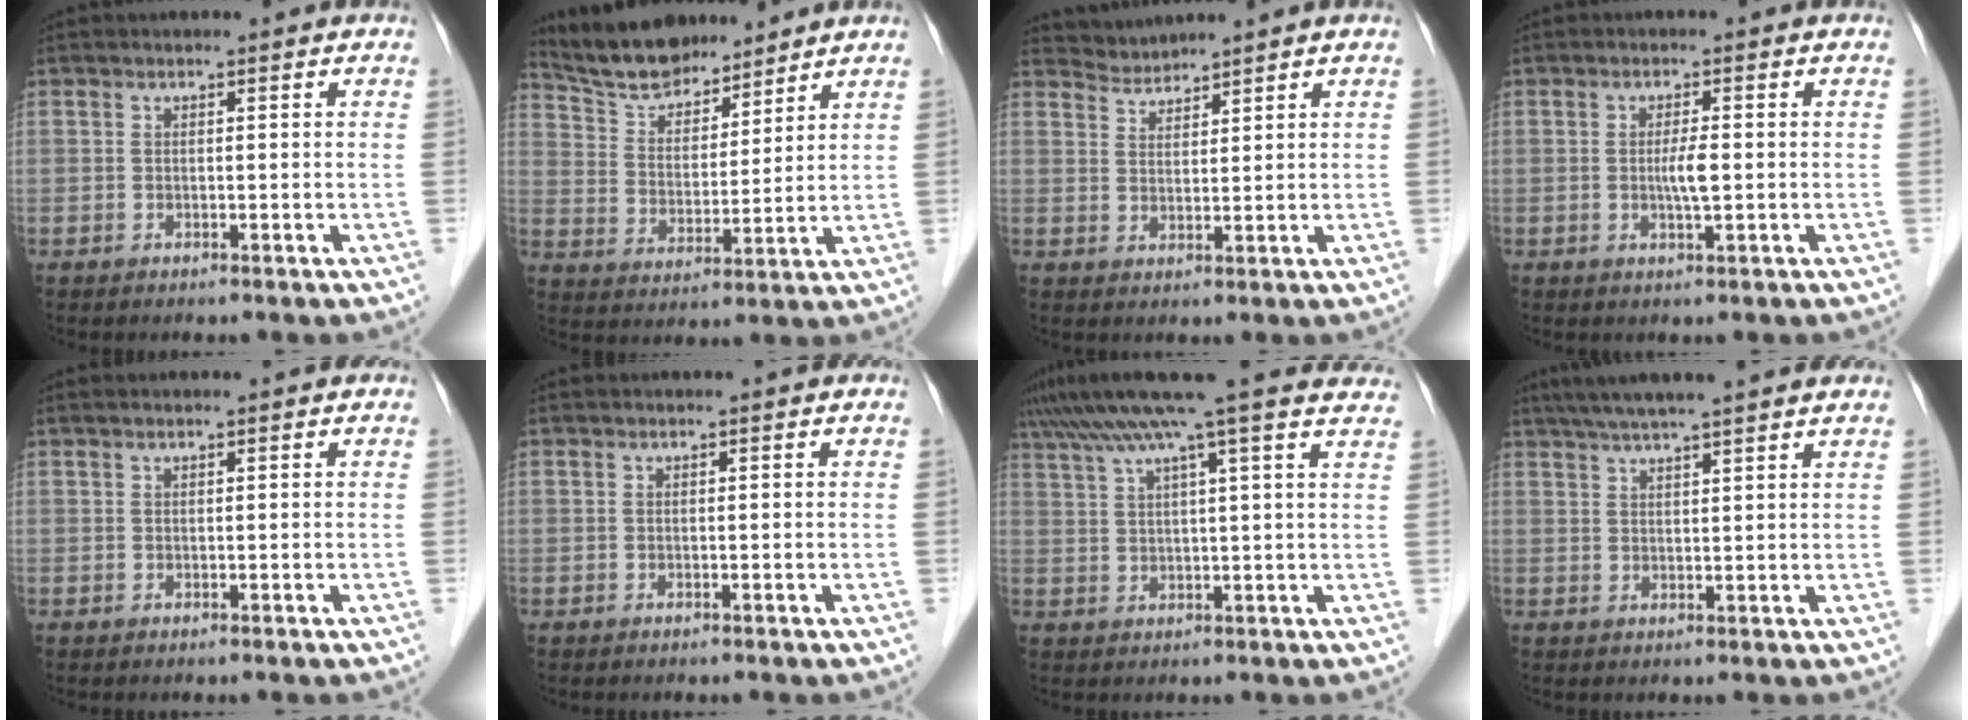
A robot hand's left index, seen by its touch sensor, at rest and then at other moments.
{"total": 10.3, "force": [9.4, 3.1, 2.6], "torque": [-0.053, 0.016, 0.176]}
{"total": 2.8, "force": [2.6, -0.1, -0.9], "torque": [0.009, 0.007, 0.058]}
{"total": 2.6, "force": [-0.3, 0.1, 2.5], "torque": [-0.048, -0.003, -0.009]}
{"total": 0.0}
{"total": 0.0}
{"total": 19.5, "force": [16.2, -0.5, 10.9], "torque": [-0.192, 0.029, 0.215]}
{"total": 9.9, "force": [8.2, -0.2, 5.4], "torque": [-0.087, 0.034, 0.112]}